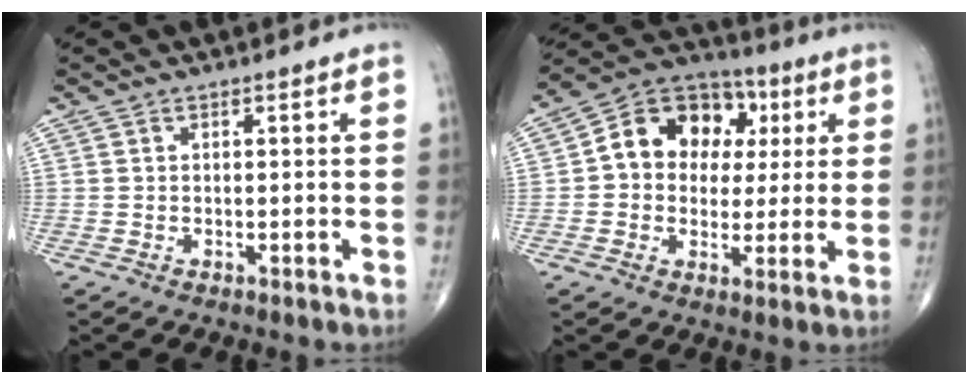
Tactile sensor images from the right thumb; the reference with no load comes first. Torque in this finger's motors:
{"motor_torque": [2.00, 2.03, 0.84, -0.12, 0.09]}